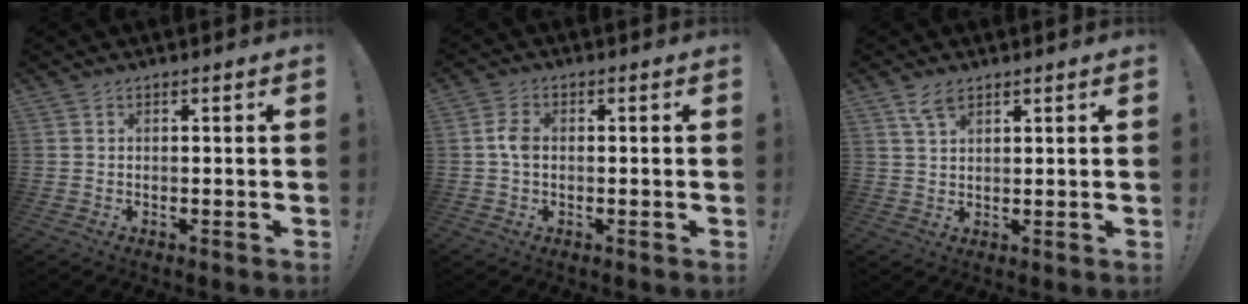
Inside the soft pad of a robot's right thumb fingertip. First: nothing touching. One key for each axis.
{"total": 4.0, "fx": -0.2, "fy": 2.6, "fz": 3.0, "tx": -0.050, "ty": 0.011, "tz": -0.004}
{"total": 4.5, "fx": 2.9, "fy": 2.1, "fz": 2.6, "tx": -0.045, "ty": -0.013, "tz": 0.054}